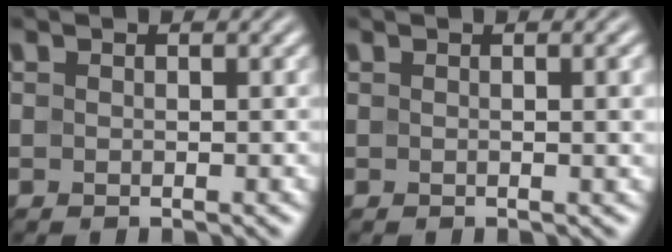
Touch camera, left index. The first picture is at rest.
{"total": 2.6, "force": [0.3, 0.7, 2.5], "torque": [-0.024, 0.006, 0.002]}